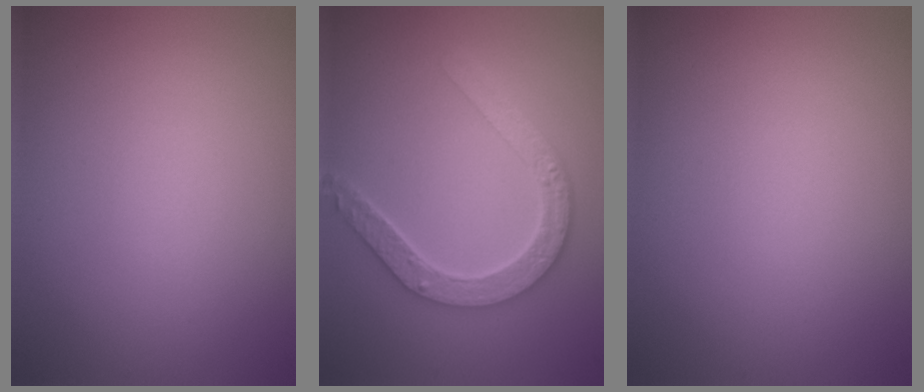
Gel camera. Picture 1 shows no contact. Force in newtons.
{"total": 4.6, "press": 3.7, "slide": 2.6}
{"total": 0.0}